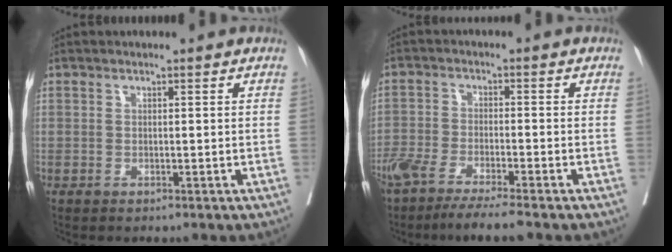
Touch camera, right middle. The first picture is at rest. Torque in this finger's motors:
{"motor_torque": [1.17, -0.97, 0.29, 0.09]}